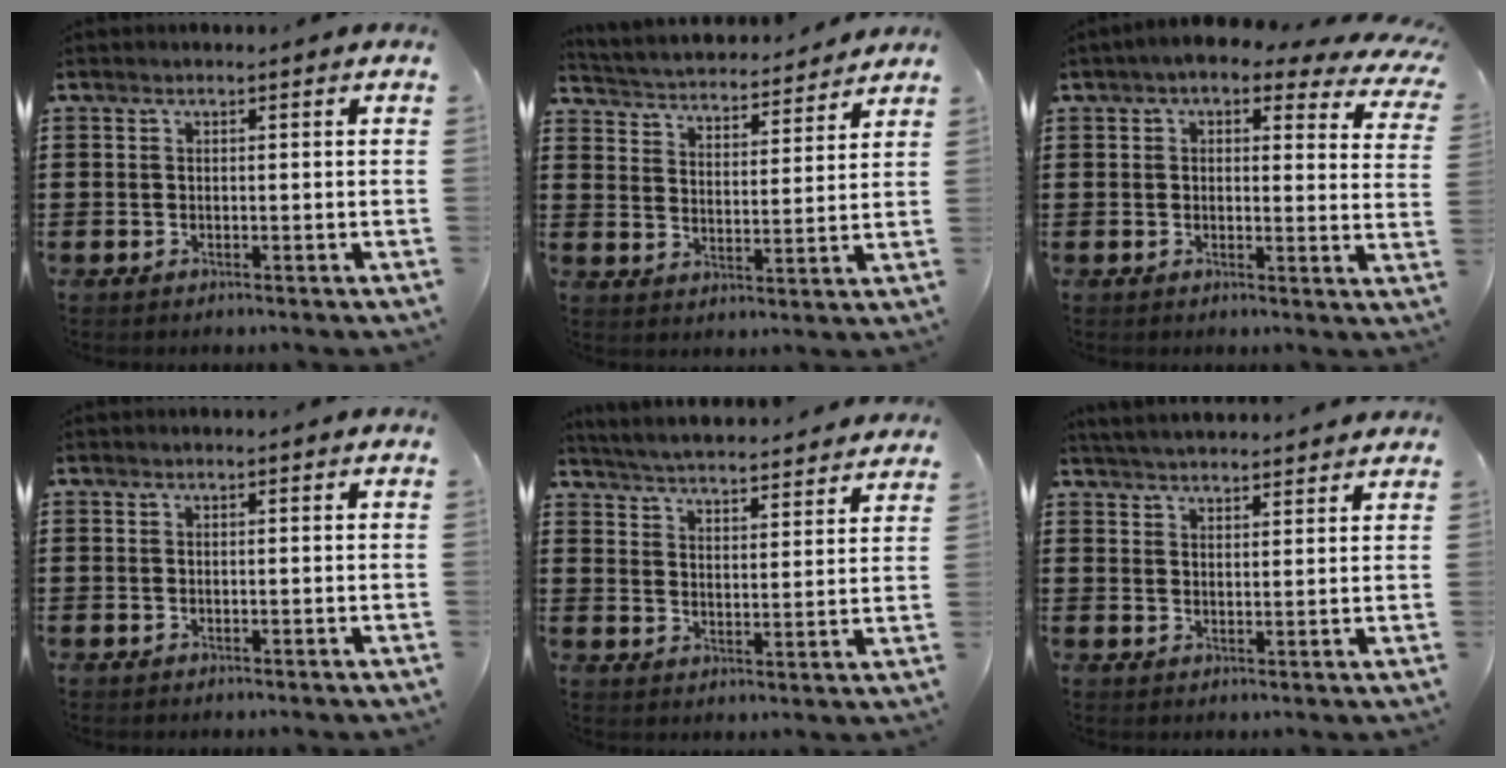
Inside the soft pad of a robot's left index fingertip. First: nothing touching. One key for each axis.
{"total": 3.3, "fx": 3.3, "fy": 0.0, "fz": -0.1, "tx": -0.022, "ty": -0.033, "tz": 0.048}
{"total": 4.2, "fx": 3.0, "fy": 1.3, "fz": 2.7, "tx": -0.064, "ty": -0.009, "tz": 0.049}
{"total": 0.0}
{"total": 4.3, "fx": 4.2, "fy": -0.6, "fz": 0.2, "tx": -0.029, "ty": -0.040, "tz": 0.068}
{"total": 3.5, "fx": 3.4, "fy": -0.3, "fz": 0.2, "tx": -0.016, "ty": -0.013, "tz": 0.062}